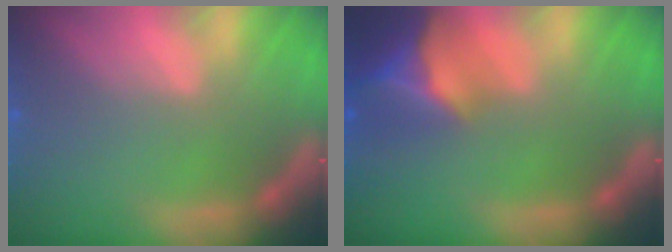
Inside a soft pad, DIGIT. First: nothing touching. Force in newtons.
{"total": 8.4}